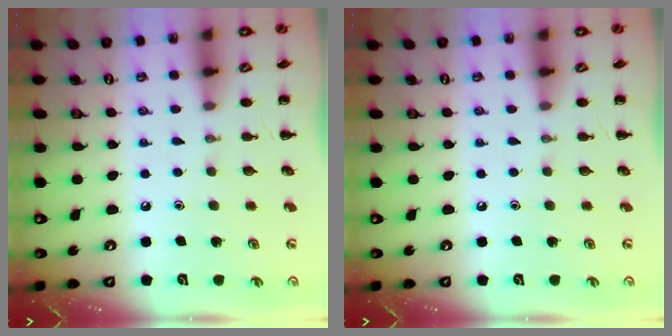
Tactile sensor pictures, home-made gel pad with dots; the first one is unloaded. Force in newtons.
{"total": 0.0}